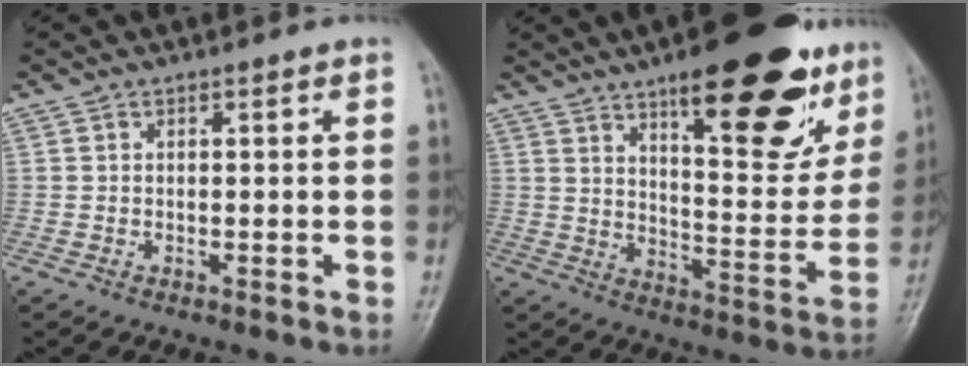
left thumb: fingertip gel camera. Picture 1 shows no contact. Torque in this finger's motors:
{"motor_torque": [2.27, 1.16, 1.53, -1.24, 0.39]}